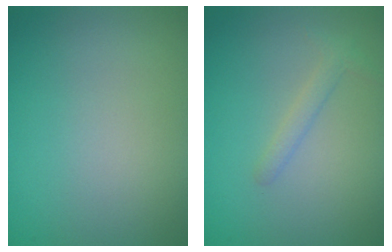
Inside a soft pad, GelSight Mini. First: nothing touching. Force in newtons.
{"total": 1.3, "press": 1.3, "slide": 0.1}